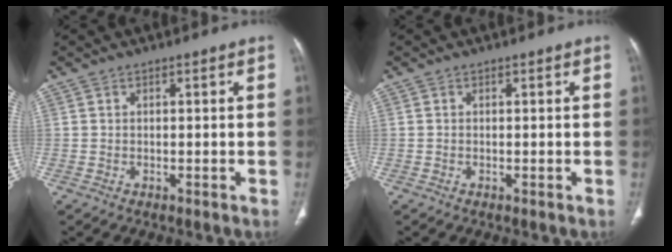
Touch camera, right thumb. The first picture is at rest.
{"total": 0.0}